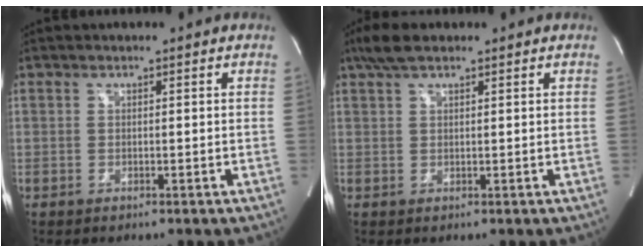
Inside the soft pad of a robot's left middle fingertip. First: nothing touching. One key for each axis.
{"total": 4.2, "fx": 3.0, "fy": 1.2, "fz": 2.6, "tx": -0.061, "ty": 0.021, "tz": 0.059}